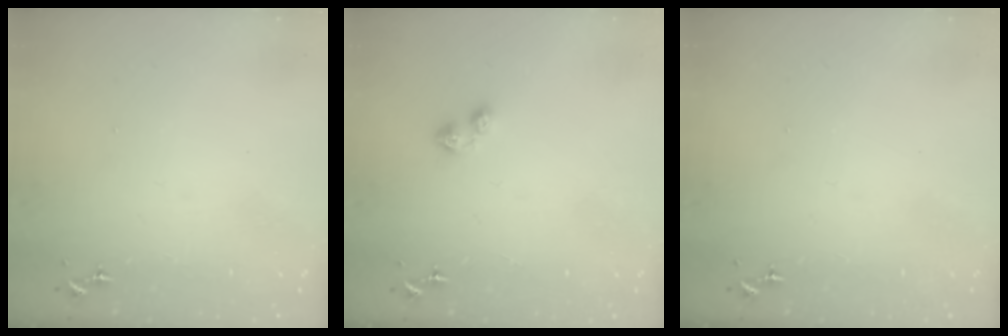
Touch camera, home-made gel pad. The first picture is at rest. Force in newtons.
{"total": 4.8, "press": 4.8, "slide": 0.7}
{"total": 0.0}